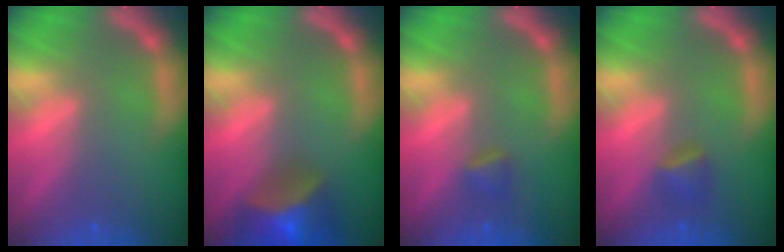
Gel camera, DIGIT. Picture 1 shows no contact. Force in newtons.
{"total": 7.5}
{"total": 1.4}
{"total": 1.9}